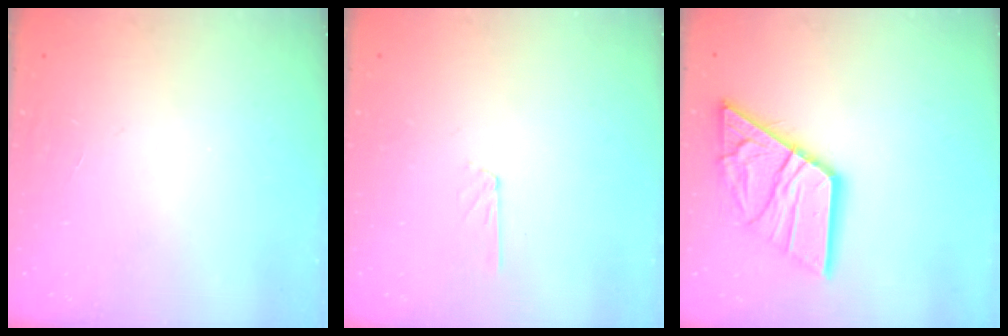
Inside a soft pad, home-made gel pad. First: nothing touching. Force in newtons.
{"total": 2.9, "press": 2.9, "slide": 0.3}
{"total": 18.9, "press": 18.8, "slide": 1.6}